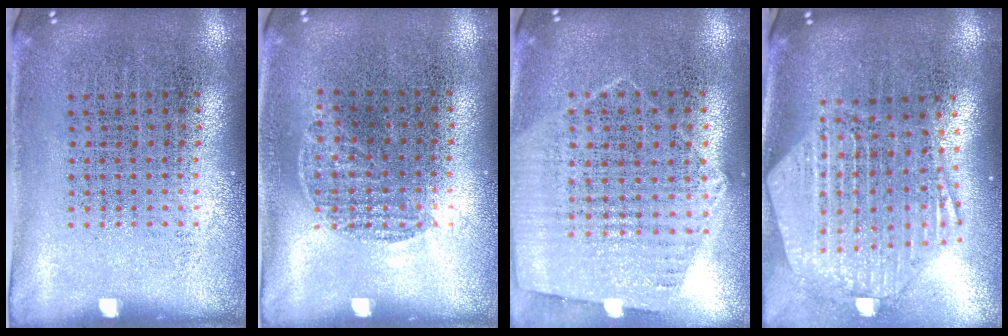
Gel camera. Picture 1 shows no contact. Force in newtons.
{"total": 0.5, "press": 0.4, "slide": 0.4}
{"total": 1.2, "press": 1.1, "slide": 0.4}
{"total": 2.8, "press": 2.3, "slide": 1.5}